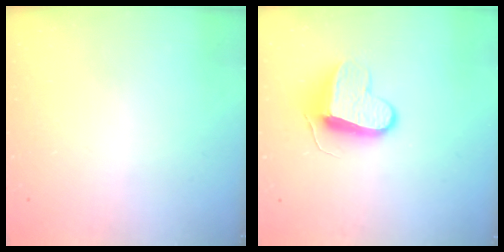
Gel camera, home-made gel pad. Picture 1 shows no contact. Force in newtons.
{"total": 10.3, "press": 10.2, "slide": 1.2}